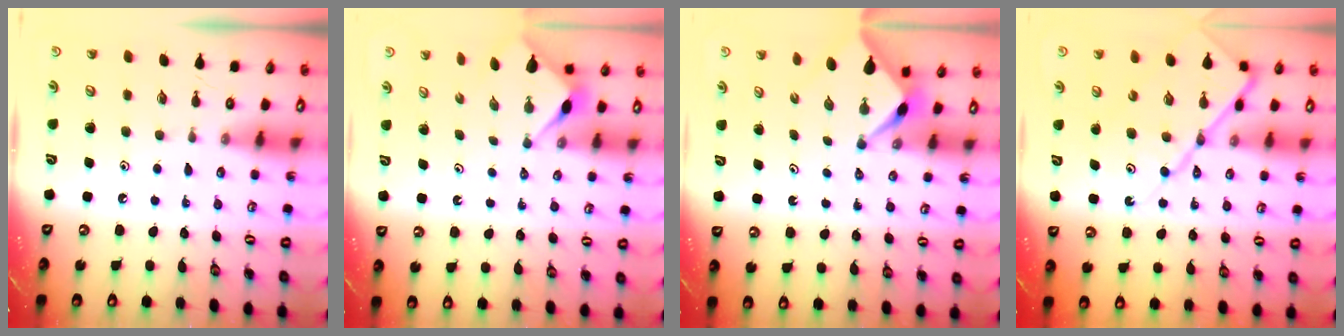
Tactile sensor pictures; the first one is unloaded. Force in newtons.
{"total": 3.7, "press": 3.7, "slide": 0.0}
{"total": 2.5, "press": 2.5, "slide": 0.3}
{"total": 13.5, "press": 13.4, "slide": 1.2}